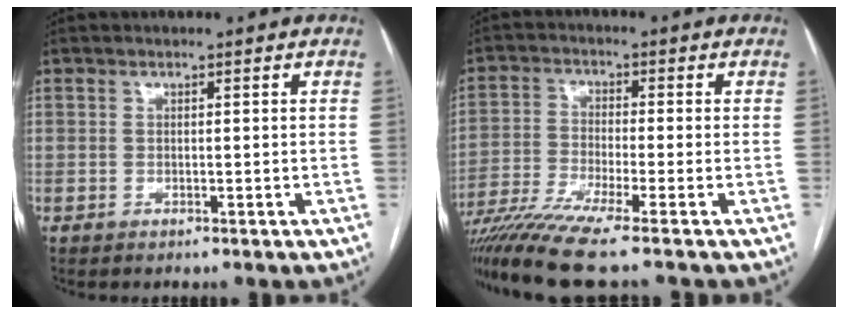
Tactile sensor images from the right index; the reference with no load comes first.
{"total": 12.2, "force": [-9.6, -1.4, 7.4], "torque": [-0.129, -0.029, -0.166]}